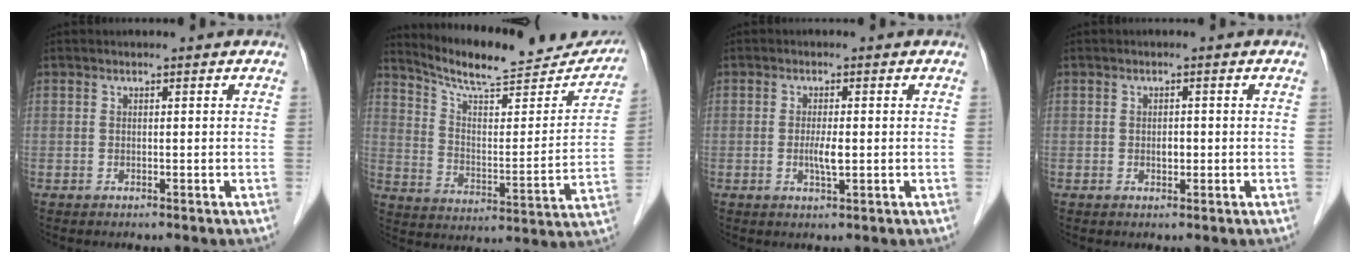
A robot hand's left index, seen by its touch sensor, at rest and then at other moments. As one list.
[{"total": 21.1, "force": [19.6, 3.8, 6.9], "torque": [-0.099, -0.033, 0.271]}, {"total": 2.4, "force": [-0.2, 0.3, 2.4], "torque": [-0.049, -0.003, -0.004]}, {"total": 1.2, "force": [-0.1, 0.8, 0.9], "torque": [-0.017, 0.001, -0.001]}]